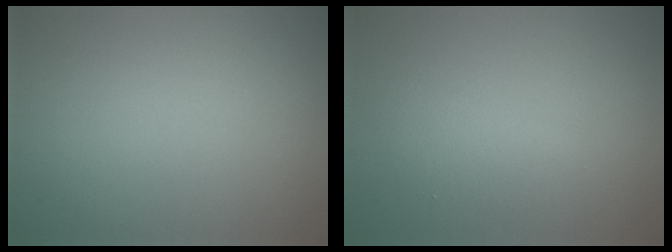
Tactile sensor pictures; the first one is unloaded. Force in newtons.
{"total": 1.9, "press": 1.9, "slide": 0.1}